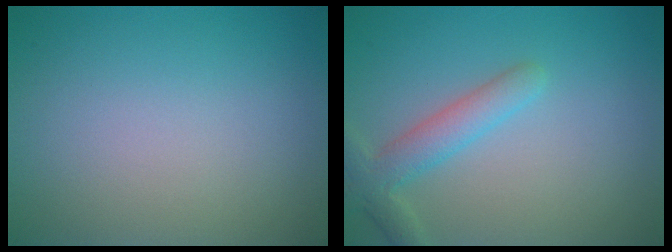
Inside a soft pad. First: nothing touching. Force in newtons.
{"total": 3.2, "press": 3.2, "slide": 0.2}